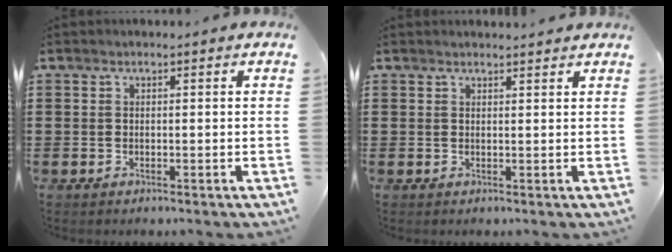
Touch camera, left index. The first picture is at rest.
{"total": 1.4, "force": [1.3, 0.1, 0.2], "torque": [-0.006, 0.000, 0.026]}